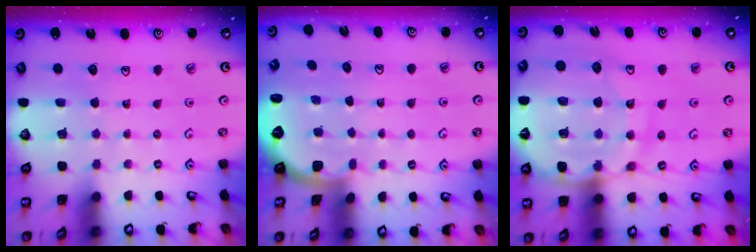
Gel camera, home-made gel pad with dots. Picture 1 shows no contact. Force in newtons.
{"total": 1.6, "press": 1.6, "slide": 0.1}
{"total": 19.4, "press": 19.2, "slide": 3.3}